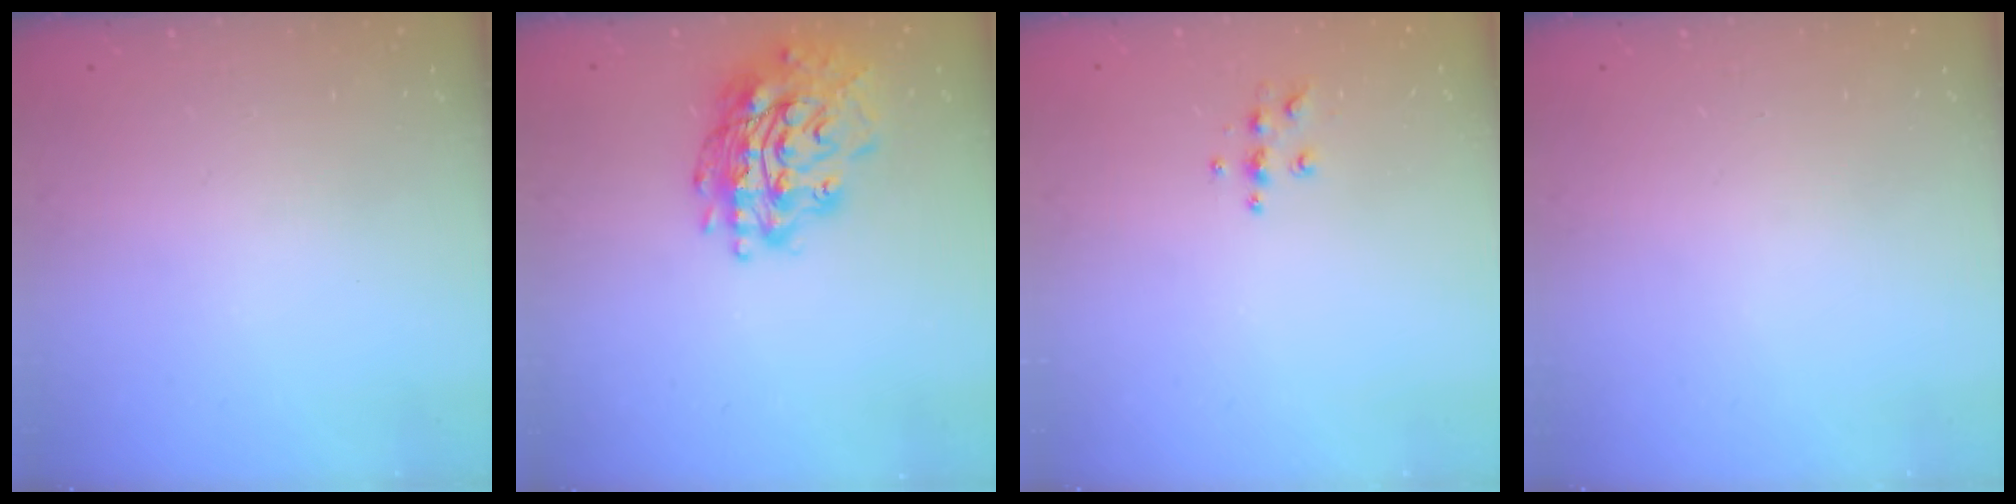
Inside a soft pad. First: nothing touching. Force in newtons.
{"total": 20.0, "press": 19.9, "slide": 2.0}
{"total": 6.9, "press": 6.9, "slide": 0.4}
{"total": 0.0}